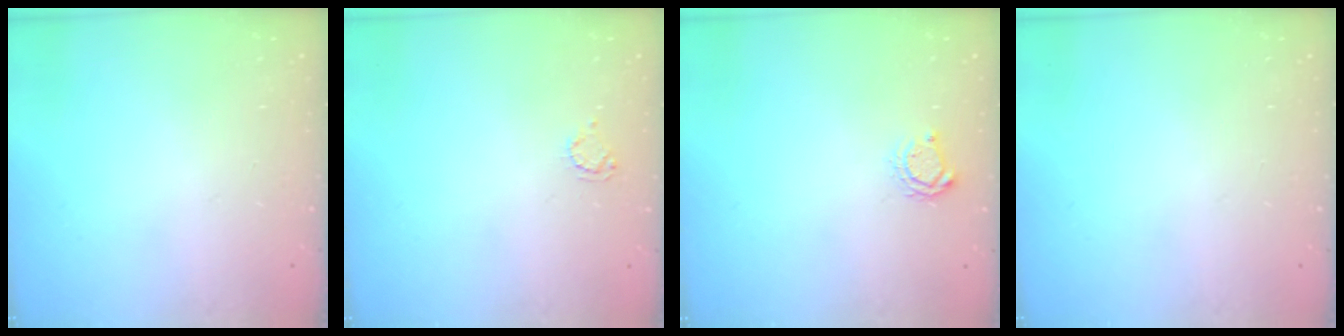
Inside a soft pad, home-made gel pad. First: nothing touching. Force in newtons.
{"total": 2.9, "press": 2.9, "slide": 0.3}
{"total": 4.7, "press": 4.7, "slide": 0.6}
{"total": 0.0}